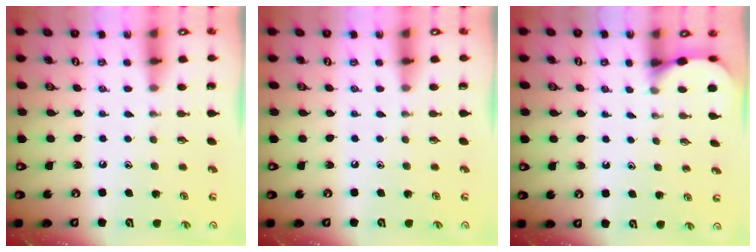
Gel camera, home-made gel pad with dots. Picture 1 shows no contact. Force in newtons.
{"total": 0.0}
{"total": 1.9, "press": 1.9, "slide": 0.2}